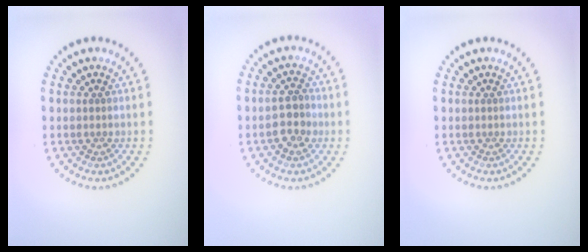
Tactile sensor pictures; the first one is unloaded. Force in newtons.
{"total": 2.8, "press": 2.8, "slide": 0.4}
{"total": 0.0}